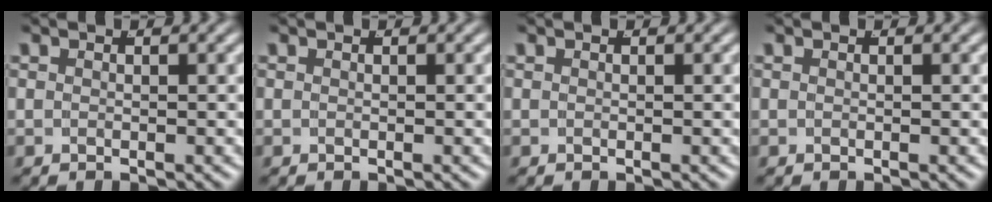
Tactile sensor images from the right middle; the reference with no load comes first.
{"total": 0.0}
{"total": 0.0}
{"total": 0.0}